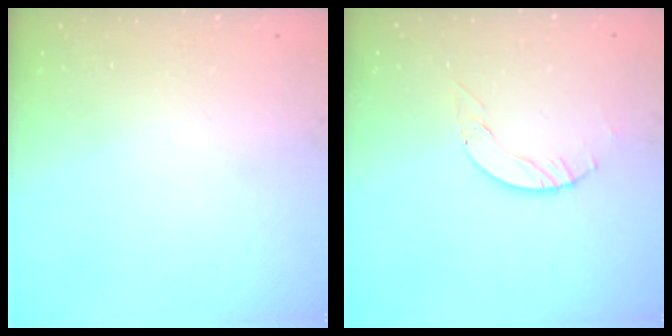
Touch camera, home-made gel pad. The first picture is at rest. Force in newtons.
{"total": 4.0, "press": 4.0, "slide": 0.1}